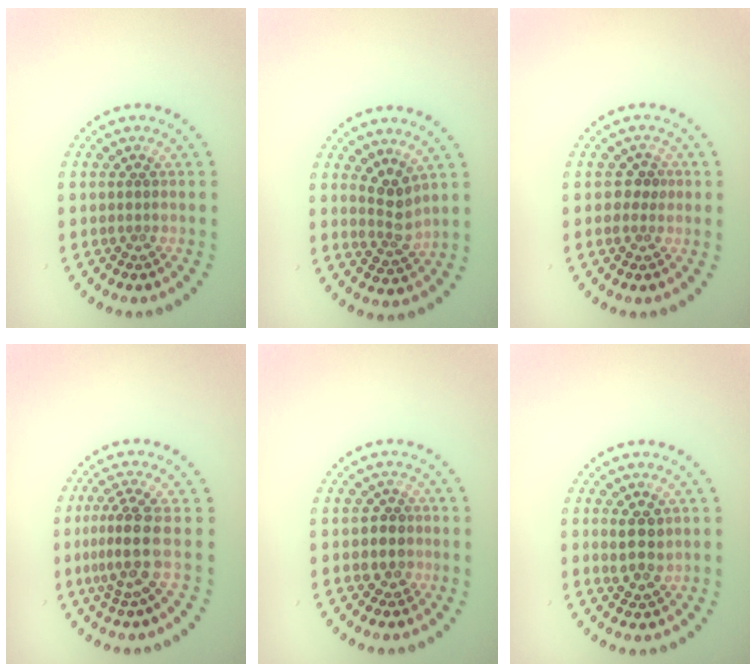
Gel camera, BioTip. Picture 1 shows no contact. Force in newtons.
{"total": 2.5, "press": 2.1, "slide": 1.4}
{"total": 1.3, "press": 1.1, "slide": 0.6}
{"total": 3.3, "press": 2.5, "slide": 2.1}
{"total": 1.6, "press": 1.4, "slide": 0.9}
{"total": 2.6, "press": 2.4, "slide": 0.9}